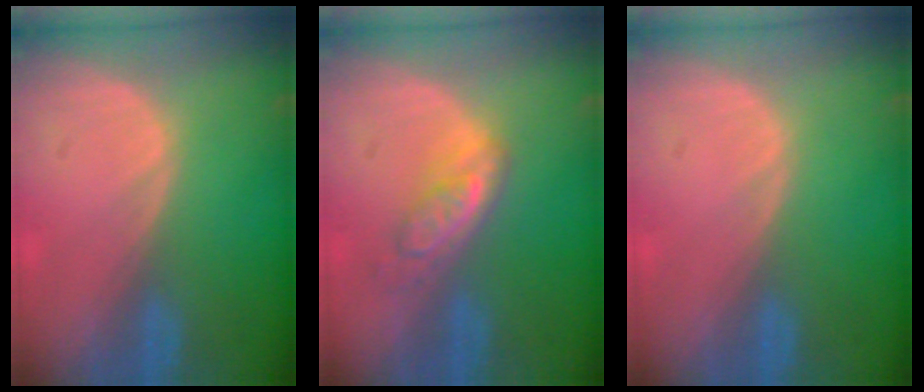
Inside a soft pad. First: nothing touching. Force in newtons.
{"total": 5.0, "press": 4.6, "slide": 2.0}
{"total": 0.0}